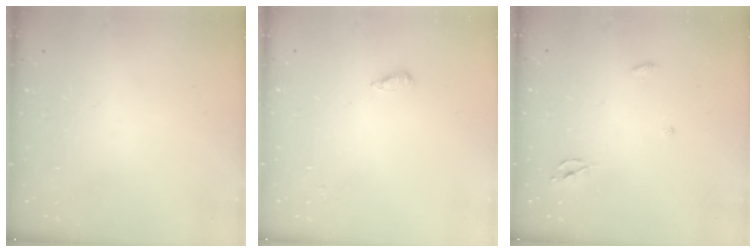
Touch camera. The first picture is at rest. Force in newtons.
{"total": 2.2, "press": 2.2, "slide": 0.5}
{"total": 2.3, "press": 2.3, "slide": 0.1}